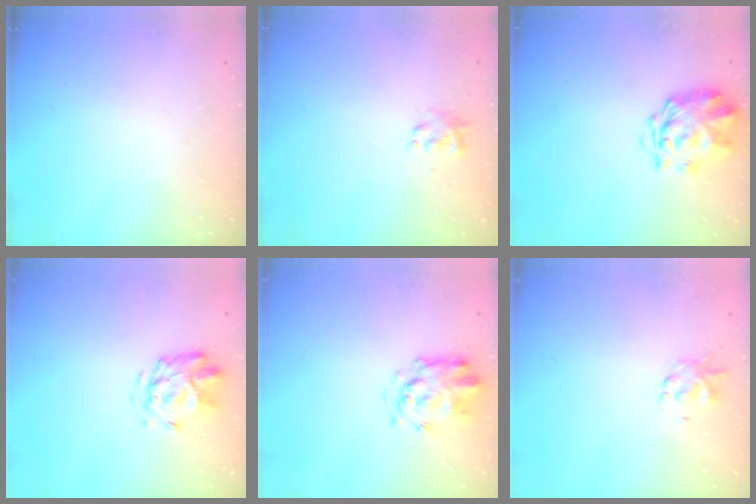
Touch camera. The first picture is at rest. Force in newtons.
{"total": 2.2, "press": 2.2, "slide": 0.4}
{"total": 3.2, "press": 2.8, "slide": 1.6}
{"total": 2.9, "press": 2.6, "slide": 1.3}
{"total": 4.1, "press": 4.0, "slide": 1.0}
{"total": 1.0, "press": 0.9, "slide": 0.3}